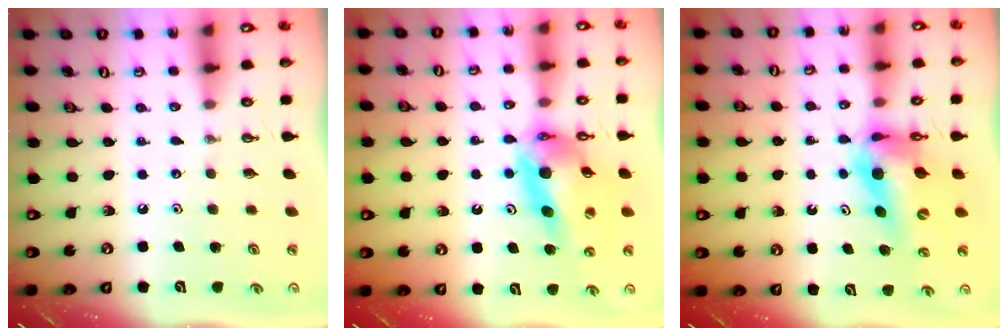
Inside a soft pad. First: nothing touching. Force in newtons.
{"total": 15.9, "press": 15.7, "slide": 2.0}
{"total": 11.8, "press": 11.8, "slide": 1.1}